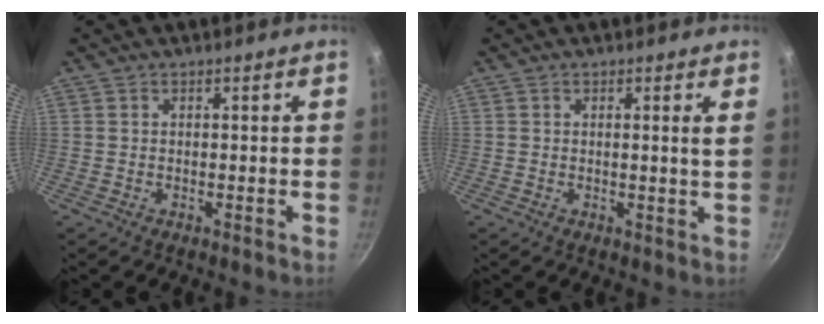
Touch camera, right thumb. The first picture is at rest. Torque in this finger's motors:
{"motor_torque": [-0.17, -0.25, 0.46, 0.21, 0.06]}